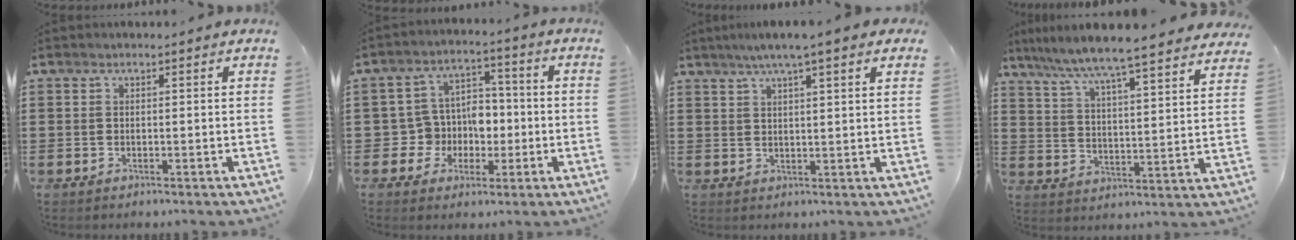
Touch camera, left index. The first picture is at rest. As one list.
[{"total": 6.9, "force": [-0.9, 6.6, 1.6], "torque": [-0.048, 0.011, -0.014]}, {"total": 4.7, "force": [3.3, 0.0, 3.4], "torque": [-0.073, 0.001, 0.058]}, {"total": 5.8, "force": [5.4, -0.6, 2.2], "torque": [-0.068, -0.043, 0.085]}]